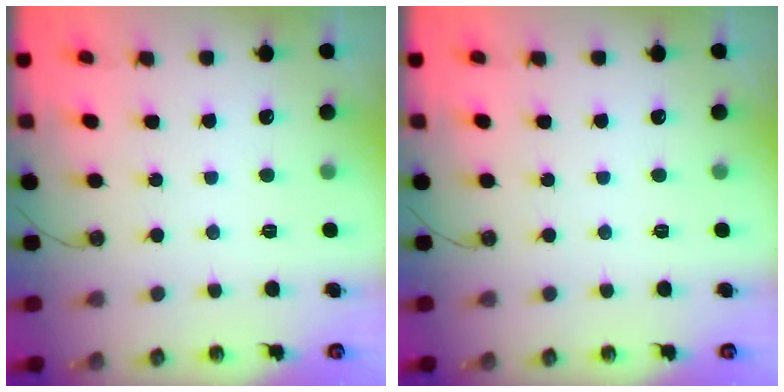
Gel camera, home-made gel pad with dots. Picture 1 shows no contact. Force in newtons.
{"total": 0.0}